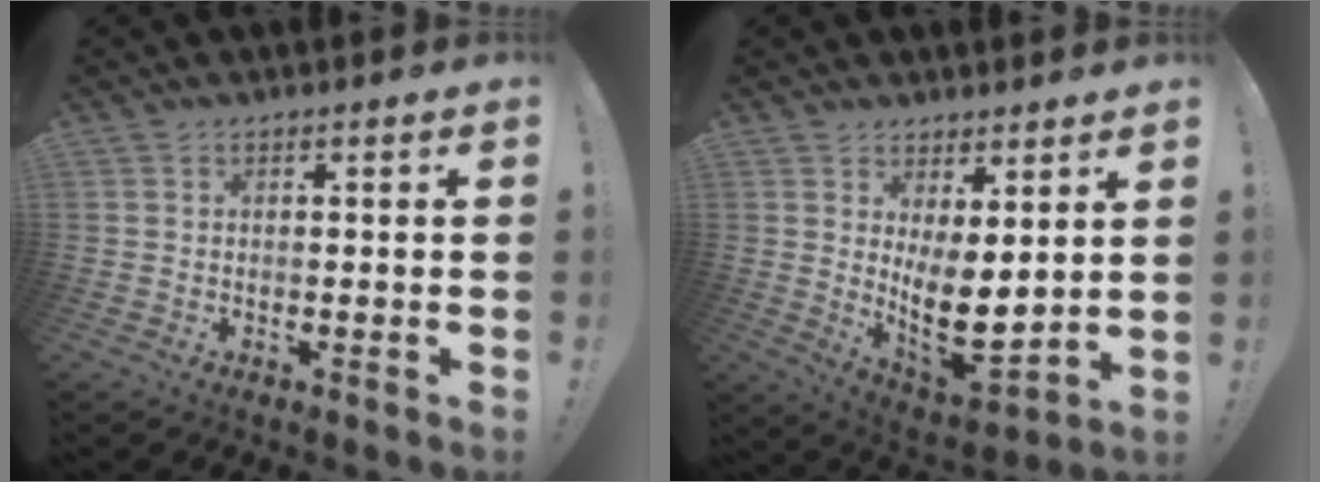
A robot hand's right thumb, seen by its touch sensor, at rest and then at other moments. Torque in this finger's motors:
{"motor_torque": [-0.43, 0.96, 0.59, 0.58, 0.10]}